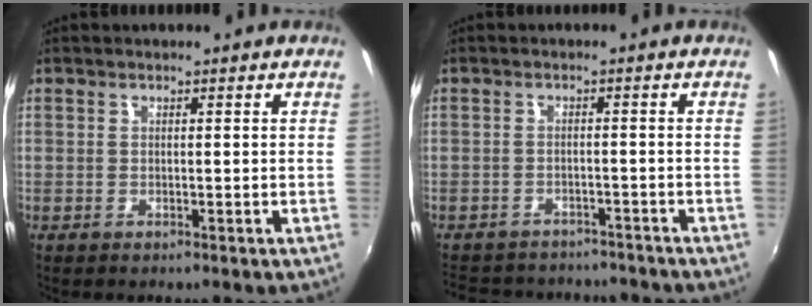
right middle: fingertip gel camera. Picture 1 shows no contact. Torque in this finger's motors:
{"motor_torque": [1.04, -1.11, 0.26, 0.11]}